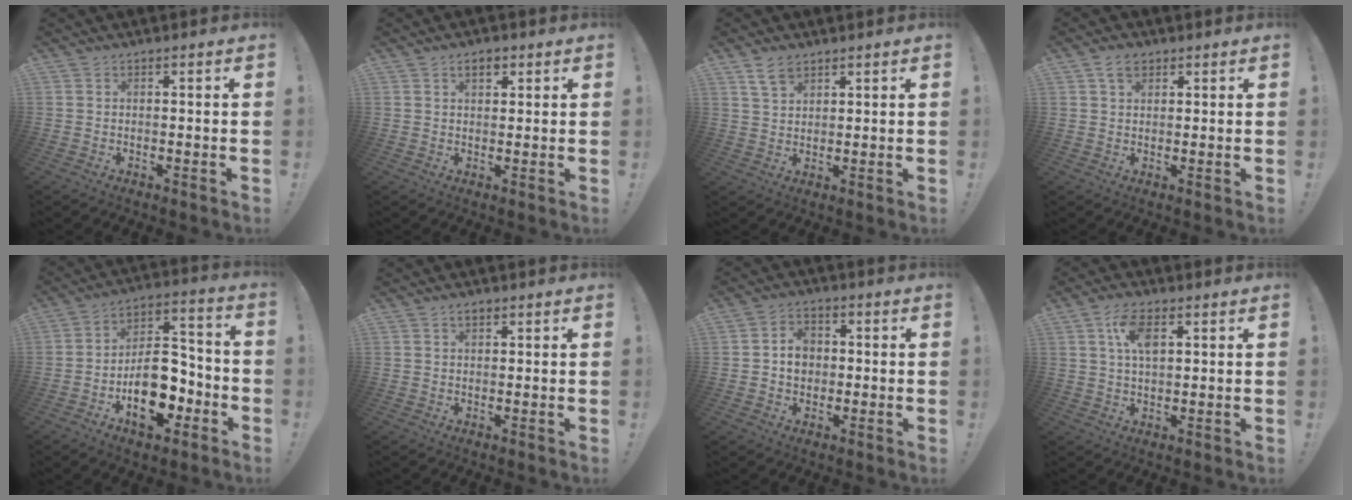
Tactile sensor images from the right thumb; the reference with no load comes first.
{"total": 3.6, "force": [1.8, 2.0, 2.3], "torque": [-0.034, 0.002, 0.029]}
{"total": 5.3, "force": [3.7, 2.9, 2.4], "torque": [-0.044, -0.011, 0.070]}
{"total": 4.1, "force": [2.2, 2.6, 2.2], "torque": [-0.035, -0.002, 0.040]}
{"total": 17.1, "force": [-6.8, 10.5, 11.7], "torque": [-0.162, 0.051, -0.105]}
{"total": 1.7, "force": [1.1, 0.9, 1.0], "torque": [-0.019, 0.003, 0.019]}
{"total": 6.2, "force": [0.4, 5.3, 3.0], "torque": [-0.031, 0.005, 0.005]}
{"total": 7.5, "force": [2.6, 3.7, 6.0], "torque": [-0.109, 0.004, 0.046]}